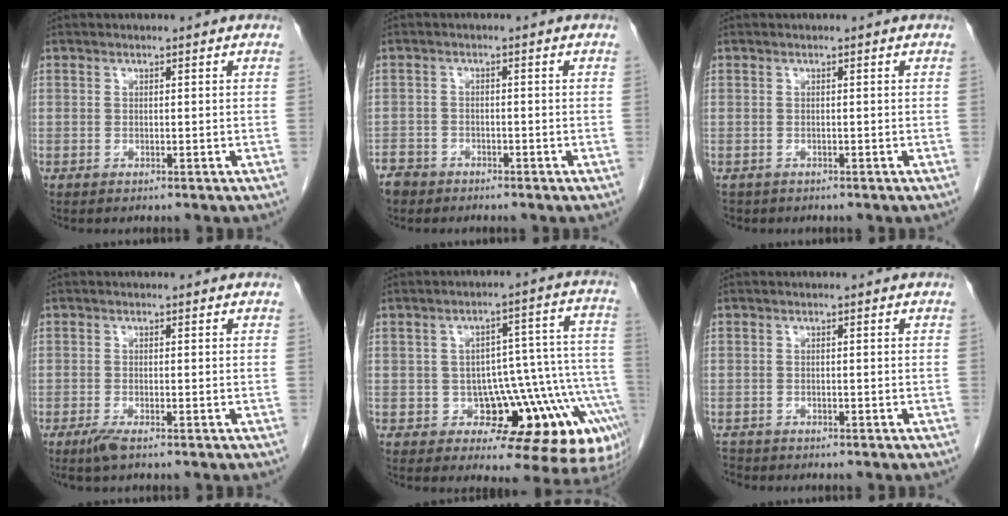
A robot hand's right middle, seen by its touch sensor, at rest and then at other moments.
{"total": 3.9, "force": [-3.3, 2.2, 0.1], "torque": [-0.006, 0.003, -0.064]}
{"total": 1.5, "force": [-1.2, 0.9, 0.2], "torque": [-0.009, -0.001, -0.014]}
{"total": 2.1, "force": [-1.5, 0.2, 1.5], "torque": [-0.036, -0.006, -0.030]}
{"total": 13.8, "force": [-6.4, 7.2, 9.9], "torque": [-0.057, 0.074, -0.077]}
{"total": 1.9, "force": [-1.8, 0.7, -0.1], "torque": [-0.002, -0.005, -0.031]}